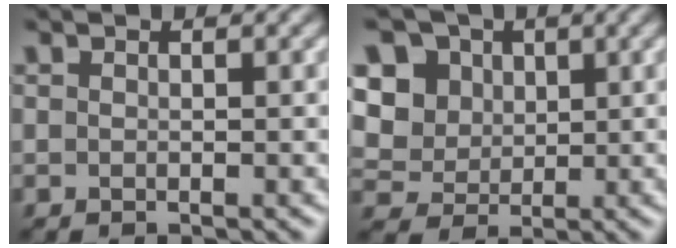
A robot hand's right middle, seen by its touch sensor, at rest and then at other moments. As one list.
[{"total": 10.9, "force": [4.1, 9.0, 4.7], "torque": [-0.117, 0.021, 0.063]}]